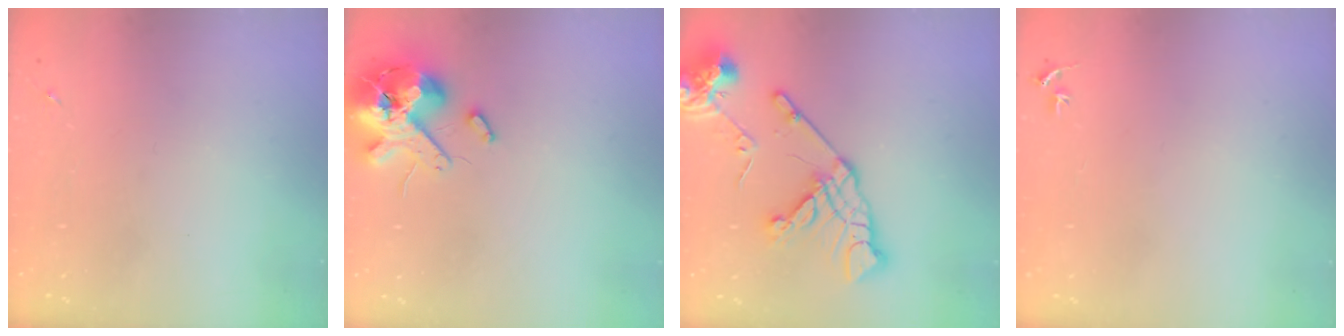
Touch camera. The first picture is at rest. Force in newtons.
{"total": 13.6, "press": 13.5, "slide": 2.2}
{"total": 16.3, "press": 16.2, "slide": 2.1}
{"total": 3.1, "press": 3.1, "slide": 0.4}